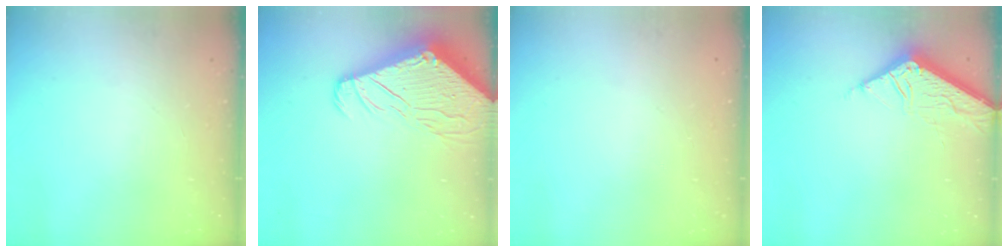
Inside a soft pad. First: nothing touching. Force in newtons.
{"total": 10.5, "press": 10.4, "slide": 1.2}
{"total": 0.0}
{"total": 6.8, "press": 6.8, "slide": 0.7}